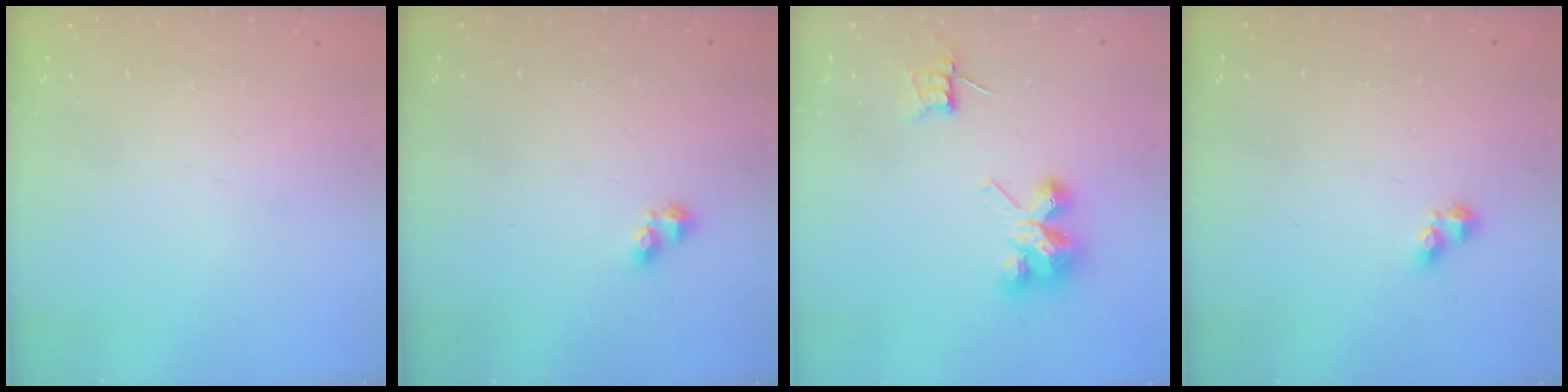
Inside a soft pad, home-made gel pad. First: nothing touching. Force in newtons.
{"total": 2.7, "press": 2.7, "slide": 0.3}
{"total": 6.8, "press": 6.8, "slide": 0.5}
{"total": 2.7, "press": 2.7, "slide": 0.3}